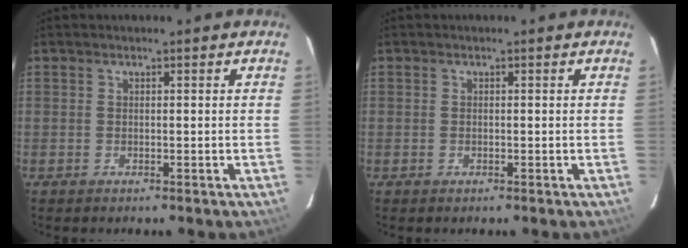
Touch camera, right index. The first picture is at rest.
{"total": 0.0}